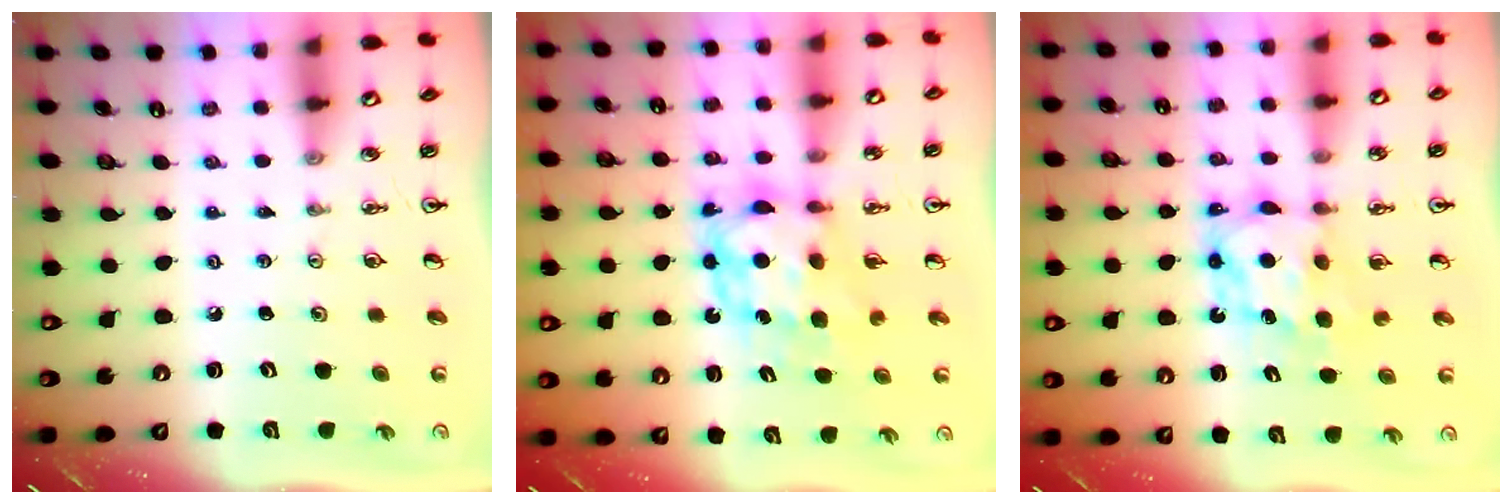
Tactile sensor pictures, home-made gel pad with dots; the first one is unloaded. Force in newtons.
{"total": 7.7, "press": 7.7, "slide": 0.7}
{"total": 6.9, "press": 6.8, "slide": 0.4}